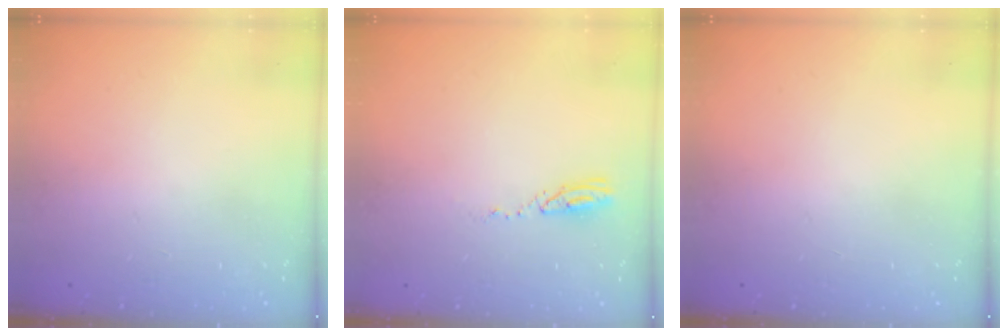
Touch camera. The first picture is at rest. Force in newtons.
{"total": 3.6, "press": 3.6, "slide": 0.2}
{"total": 0.0}